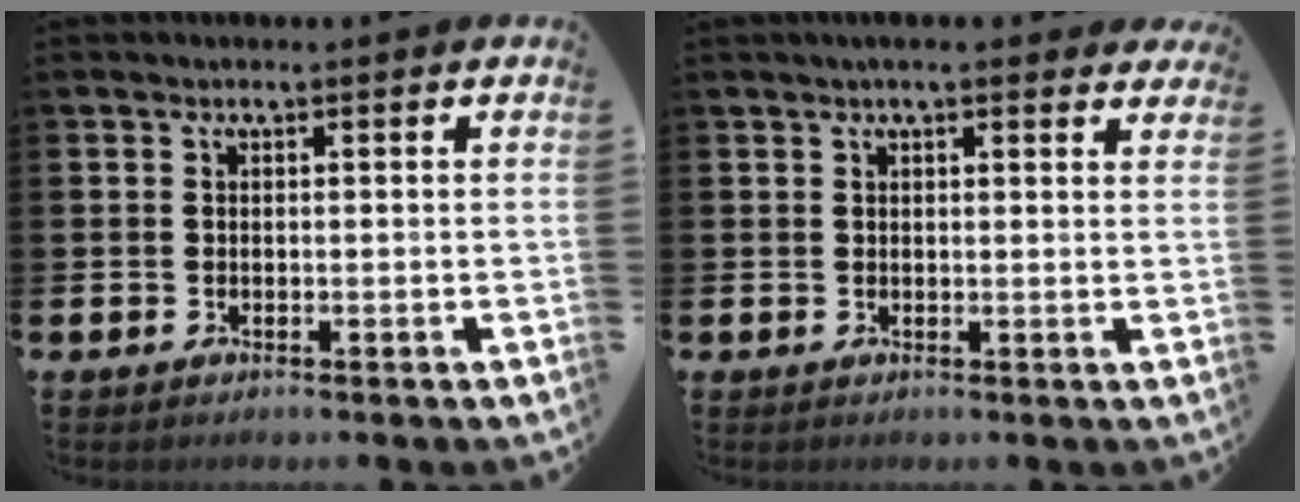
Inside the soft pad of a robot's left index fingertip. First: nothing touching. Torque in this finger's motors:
{"motor_torque": [-0.27, -0.31, 0.08, 0.21]}